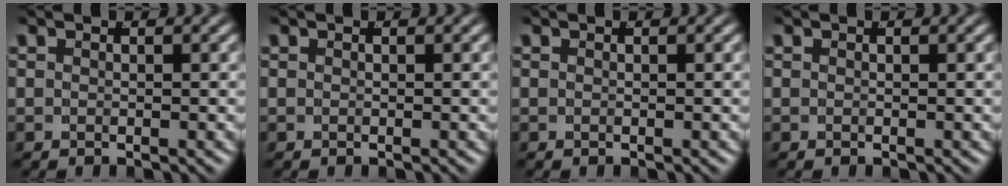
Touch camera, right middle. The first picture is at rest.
{"total": 0.0}
{"total": 0.0}
{"total": 0.0}